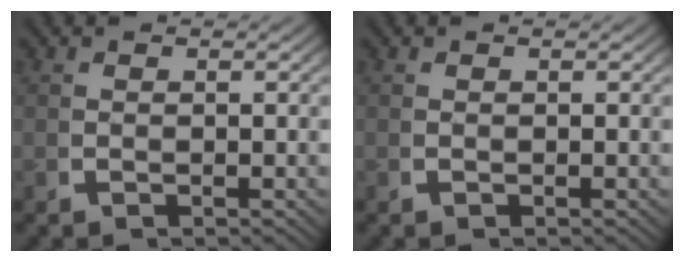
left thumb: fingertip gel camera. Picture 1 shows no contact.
{"total": 0.0}